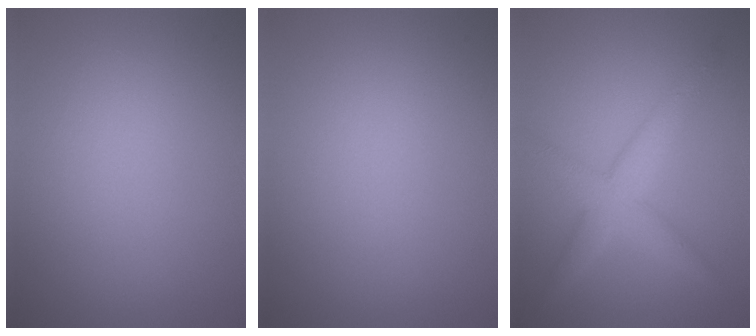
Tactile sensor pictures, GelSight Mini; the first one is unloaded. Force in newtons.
{"total": 0.0}
{"total": 4.1, "press": 4.1, "slide": 0.1}